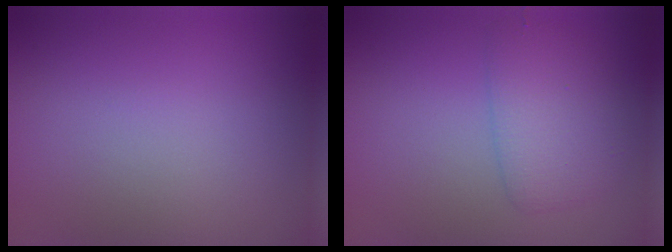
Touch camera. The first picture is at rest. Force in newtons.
{"total": 3.3, "press": 3.3, "slide": 0.1}